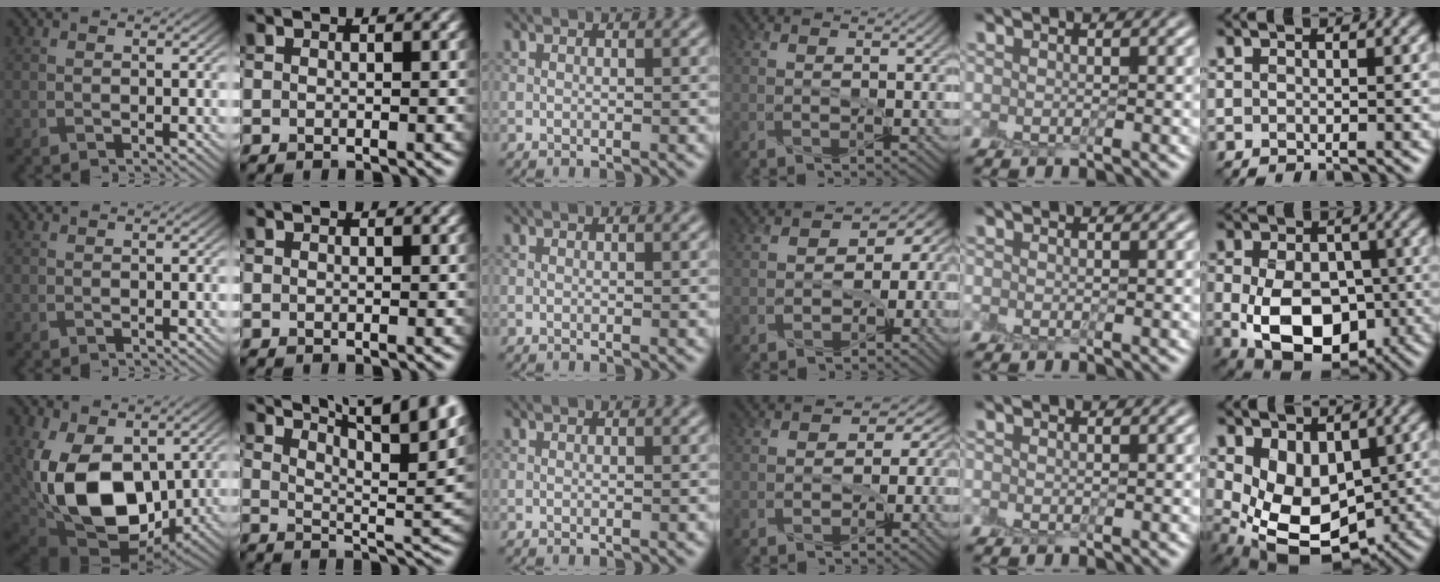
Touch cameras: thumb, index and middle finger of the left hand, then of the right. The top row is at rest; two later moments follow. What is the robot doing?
{"motion": "peel", "object": "lint roller sheet"}